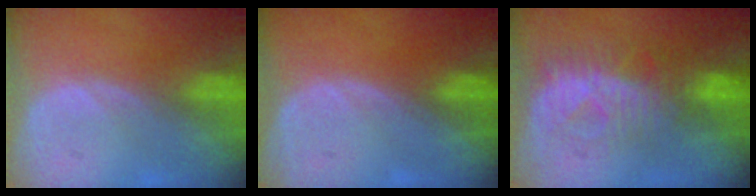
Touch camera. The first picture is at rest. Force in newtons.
{"total": 0.0}
{"total": 8.1, "press": 7.9, "slide": 2.0}